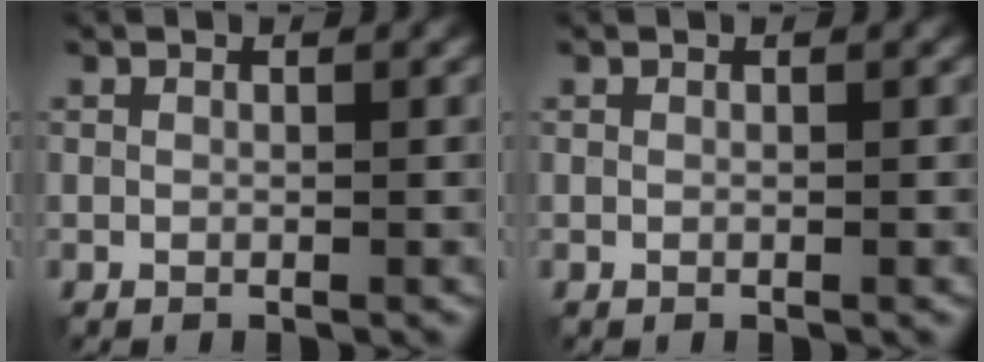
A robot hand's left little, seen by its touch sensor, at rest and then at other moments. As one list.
[{"total": 0.0}]